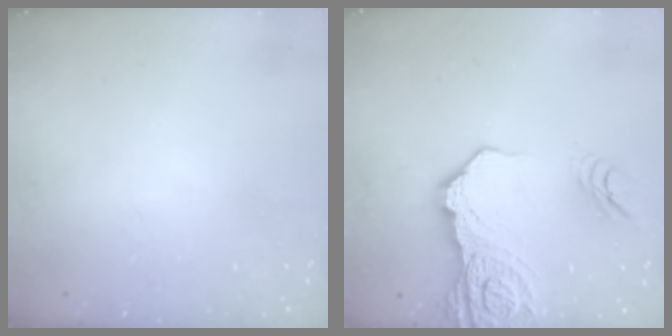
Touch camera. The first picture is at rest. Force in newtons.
{"total": 18.8, "press": 18.7, "slide": 2.3}